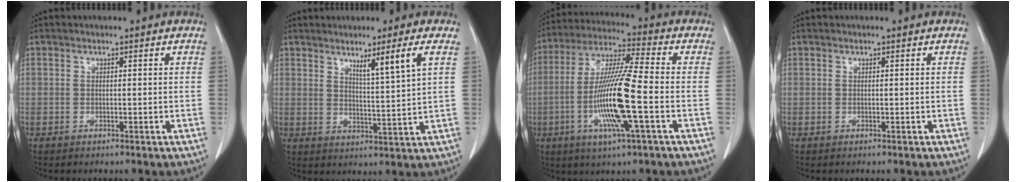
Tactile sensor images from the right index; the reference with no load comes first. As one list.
[{"total": 5.8, "force": [3.1, -1.2, 4.7], "torque": [-0.080, -0.015, 0.056]}, {"total": 14.5, "force": [-3.6, 0.4, 14.0], "torque": [-0.283, -0.009, -0.073]}, {"total": 0.0}]